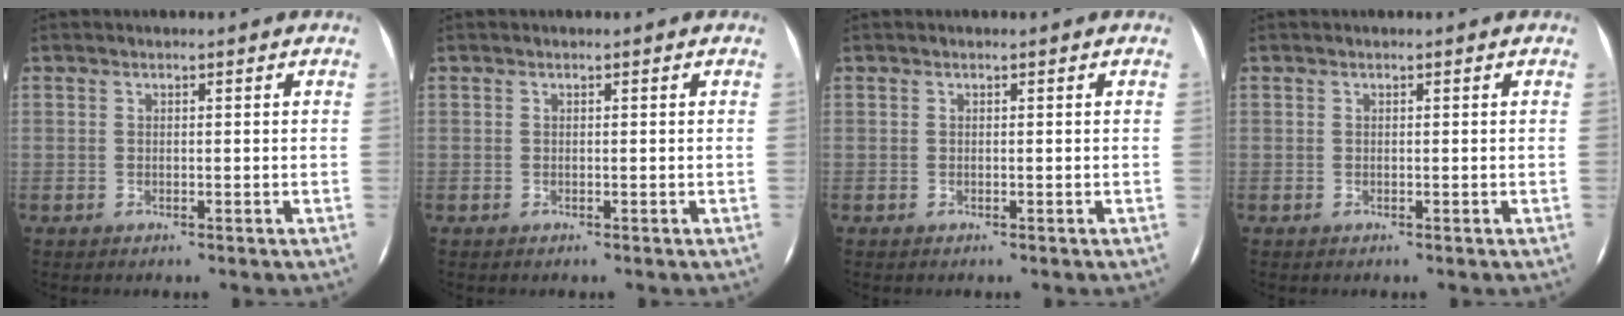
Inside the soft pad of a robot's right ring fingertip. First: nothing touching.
{"total": 0.0}
{"total": 0.0}
{"total": 0.0}